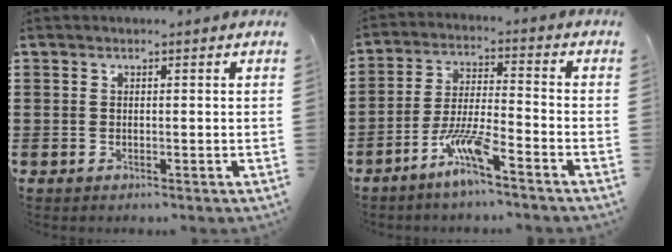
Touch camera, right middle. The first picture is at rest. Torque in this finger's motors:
{"motor_torque": [2.14, 0.00, 0.23, 0.21]}